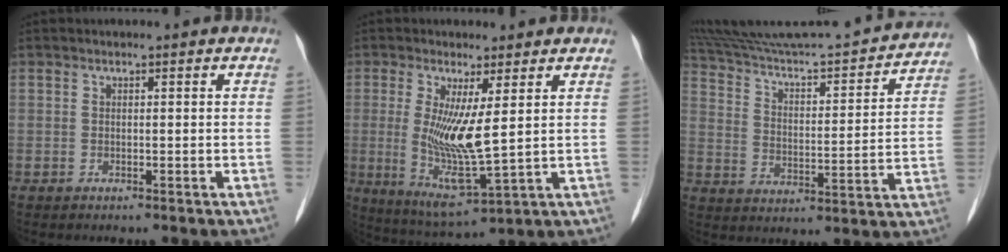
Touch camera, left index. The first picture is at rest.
{"total": 9.3, "force": [1.0, 1.1, 9.1], "torque": [-0.186, -0.027, 0.028]}
{"total": 26.8, "force": [24.7, 3.5, 9.6], "torque": [-0.170, -0.029, 0.345]}